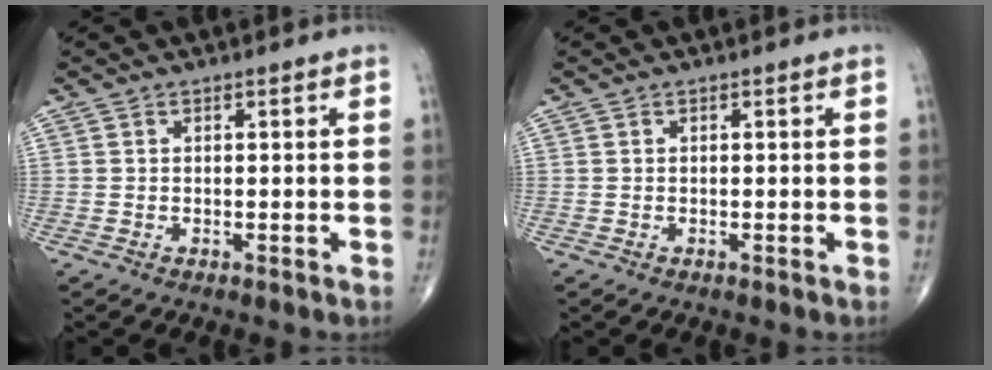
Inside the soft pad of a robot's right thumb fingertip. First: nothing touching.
{"total": 0.0}